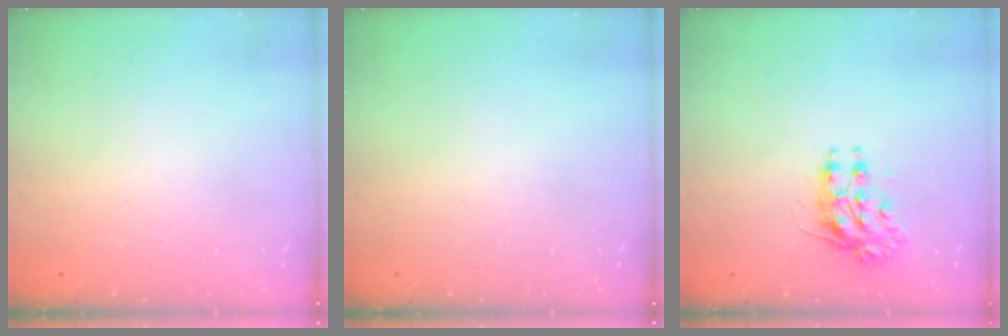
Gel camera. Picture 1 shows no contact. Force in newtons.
{"total": 0.0}
{"total": 8.3, "press": 8.3, "slide": 0.2}